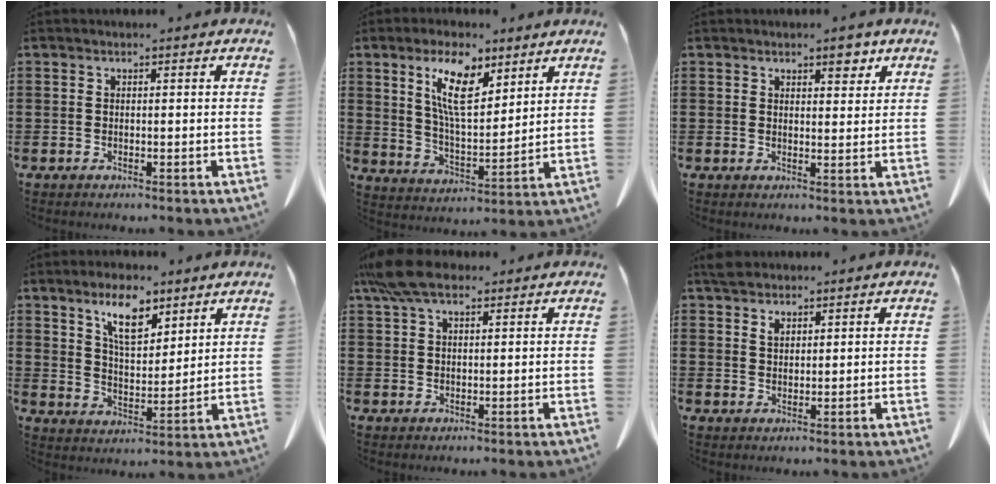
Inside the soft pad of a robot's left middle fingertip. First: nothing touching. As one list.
[{"total": 10.4, "force": [6.3, 3.6, 7.4], "torque": [-0.144, -0.016, 0.112]}, {"total": 3.6, "force": [2.7, 1.4, 1.9], "torque": [-0.018, -0.003, 0.045]}, {"total": 8.4, "force": [6.0, 3.1, 5.1], "torque": [-0.095, -0.016, 0.104]}, {"total": 6.7, "force": [4.6, 2.2, 4.2], "torque": [-0.101, -0.003, 0.086]}, {"total": 2.5, "force": [2.0, 1.2, 0.9], "torque": [-0.016, 0.000, 0.037]}]